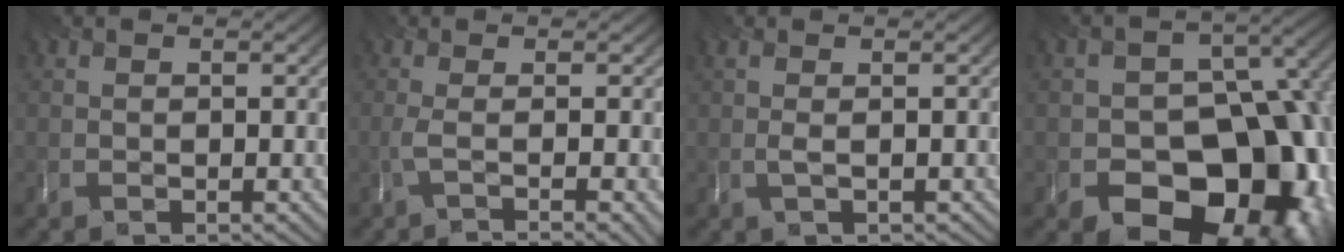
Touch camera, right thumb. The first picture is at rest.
{"total": 4.9, "force": [-1.7, 1.1, 4.5], "torque": [-0.060, -0.010, -0.030]}
{"total": 0.7, "force": [0.2, 0.3, 0.6], "torque": [-0.013, 0.003, 0.001]}
{"total": 16.5, "force": [-7.4, 11.6, 9.1], "torque": [-0.096, -0.012, -0.106]}